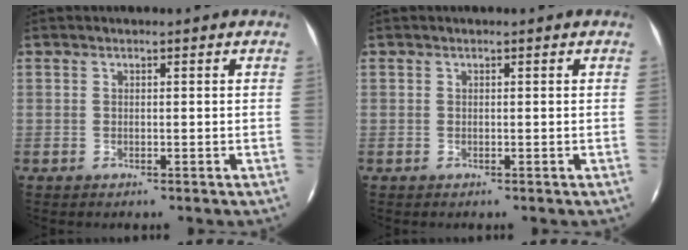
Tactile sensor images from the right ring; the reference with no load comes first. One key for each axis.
{"total": 0.0}